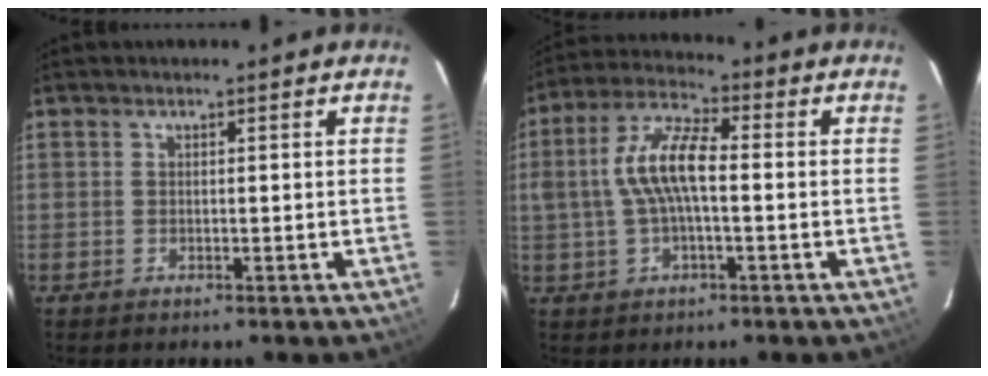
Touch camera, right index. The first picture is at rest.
{"total": 9.9, "force": [-0.1, 3.5, 9.2], "torque": [-0.190, 0.016, -0.003]}